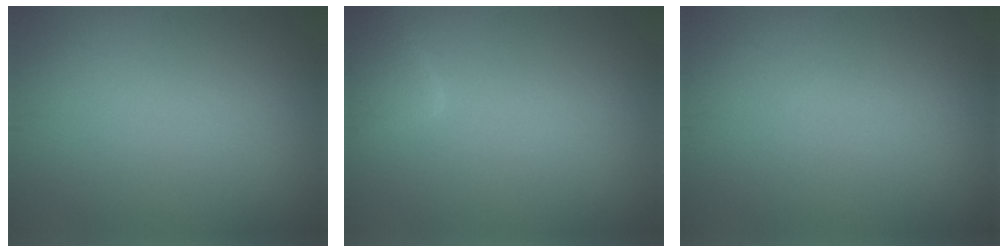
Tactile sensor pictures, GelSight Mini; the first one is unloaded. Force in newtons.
{"total": 1.9, "press": 1.9, "slide": 0.1}
{"total": 0.0}